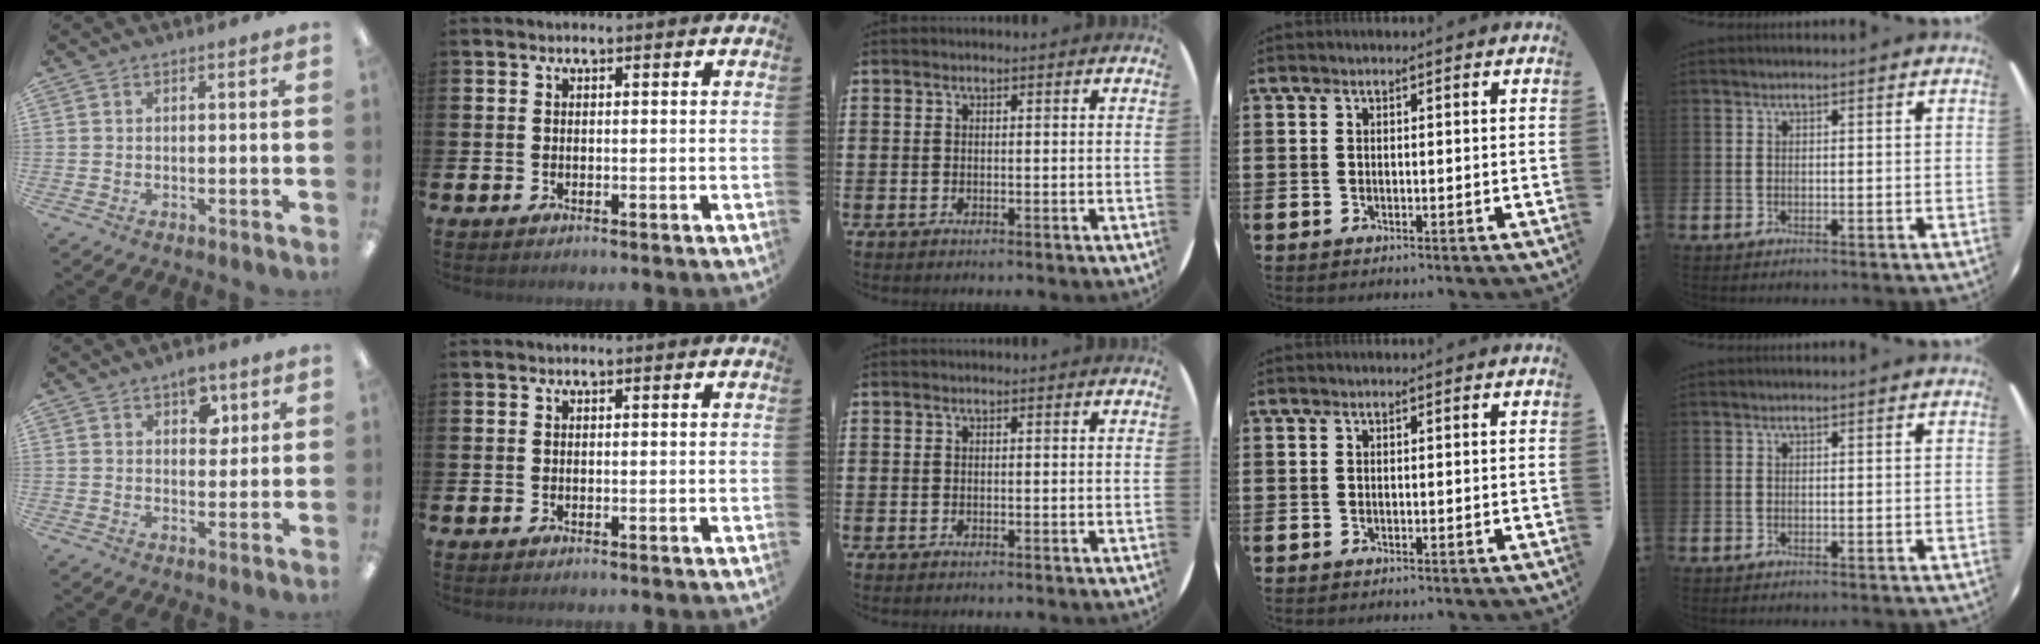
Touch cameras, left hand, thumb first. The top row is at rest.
{"thumb": {"total": 6.6, "force": [3.6, 4.1, 3.7], "torque": [-0.035, -0.009, 0.057]}}